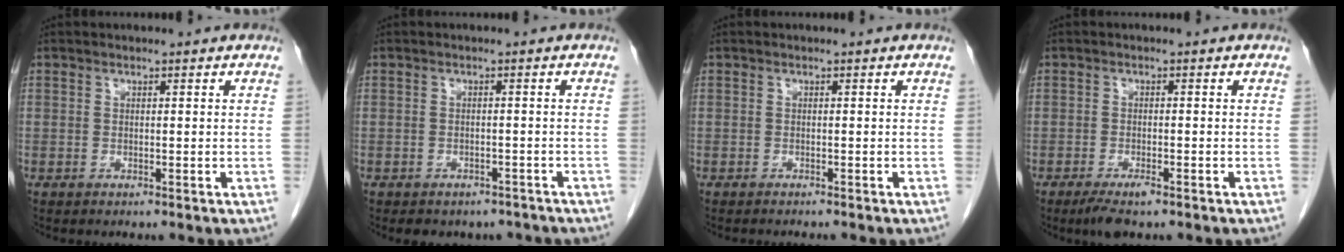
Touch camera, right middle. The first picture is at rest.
{"total": 5.9, "force": [-5.0, 3.0, 1.0], "torque": [-0.004, 0.012, -0.055]}
{"total": 2.4, "force": [-2.2, 0.1, 0.9], "torque": [-0.010, -0.002, -0.026]}
{"total": 3.4, "force": [-2.3, 0.8, 2.4], "torque": [-0.046, -0.005, -0.038]}